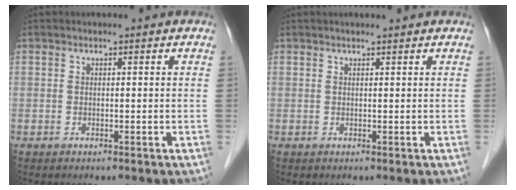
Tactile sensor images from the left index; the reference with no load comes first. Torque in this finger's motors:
{"motor_torque": [0.30, -0.33, 0.07, -0.01]}